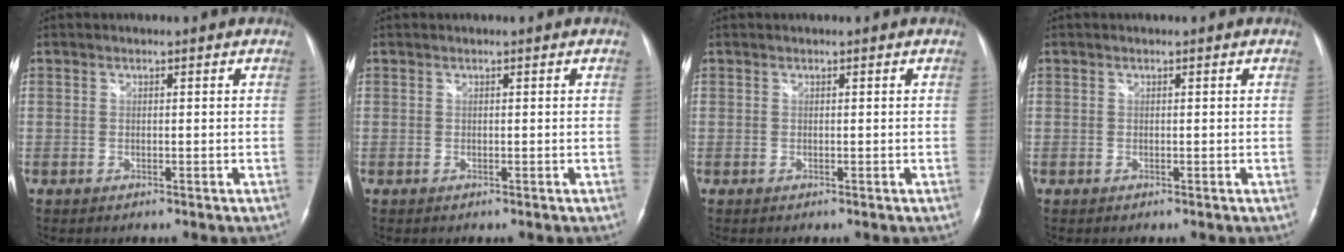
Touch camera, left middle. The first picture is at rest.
{"total": 0.0}
{"total": 0.0}
{"total": 0.0}